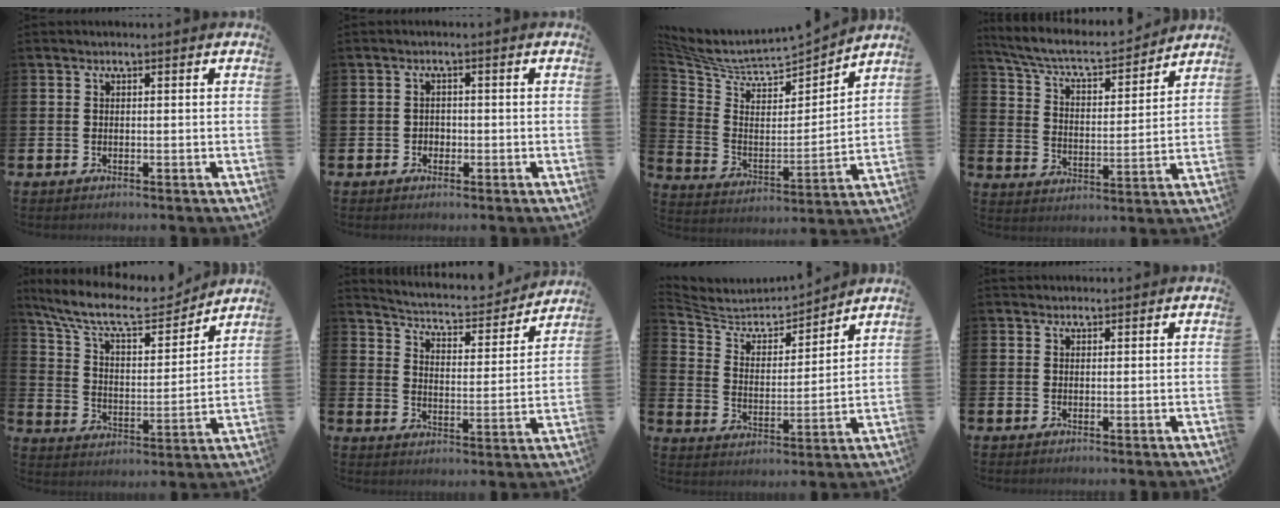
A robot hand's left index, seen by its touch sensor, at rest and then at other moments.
{"total": 1.3, "force": [-0.5, 1.2, 0.3], "torque": [-0.004, 0.003, -0.013]}
{"total": 6.0, "force": [5.5, 1.6, 1.9], "torque": [-0.071, -0.051, 0.086]}
{"total": 7.0, "force": [6.4, 1.5, 2.4], "torque": [-0.079, -0.048, 0.106]}
{"total": 11.0, "force": [9.7, 3.0, 4.4], "torque": [-0.113, -0.060, 0.163]}
{"total": 5.1, "force": [4.8, 1.3, 1.1], "torque": [-0.042, -0.041, 0.074]}
{"total": 6.0, "force": [5.7, 1.7, 0.6], "torque": [-0.050, -0.053, 0.095]}
{"total": 1.2, "force": [1.1, 0.5, -0.1], "torque": [0.012, 0.000, 0.018]}